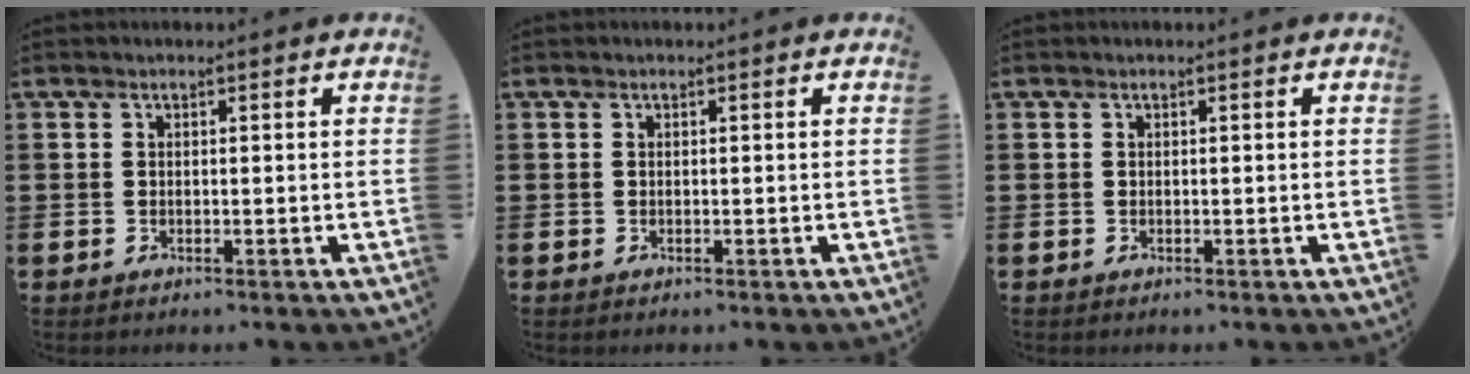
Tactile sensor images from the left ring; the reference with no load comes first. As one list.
[{"total": 0.0}, {"total": 0.0}]